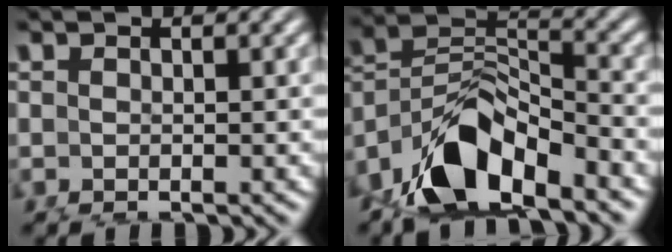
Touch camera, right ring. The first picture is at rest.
{"total": 6.4, "force": [-1.9, 4.1, 4.5], "torque": [-0.080, -0.014, -0.028]}